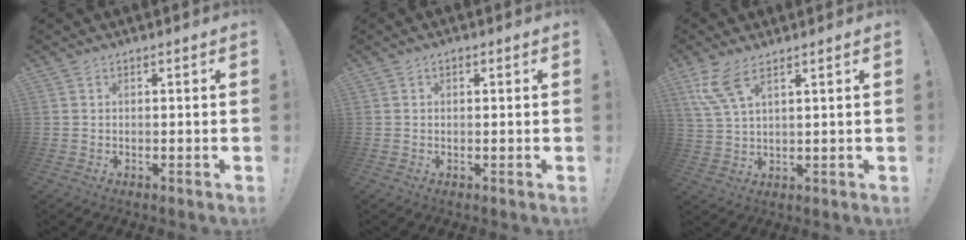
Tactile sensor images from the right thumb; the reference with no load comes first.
{"total": 2.8, "force": [1.1, 2.0, 1.6], "torque": [-0.015, -0.001, 0.015]}
{"total": 8.1, "force": [5.1, 2.4, 5.9], "torque": [-0.128, -0.017, 0.098]}